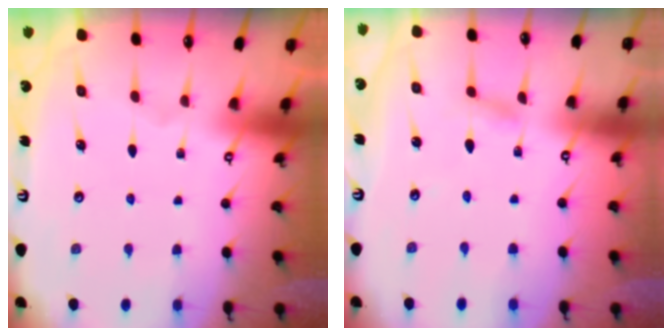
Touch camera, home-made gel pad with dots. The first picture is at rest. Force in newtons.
{"total": 2.3, "press": 2.3, "slide": 0.2}